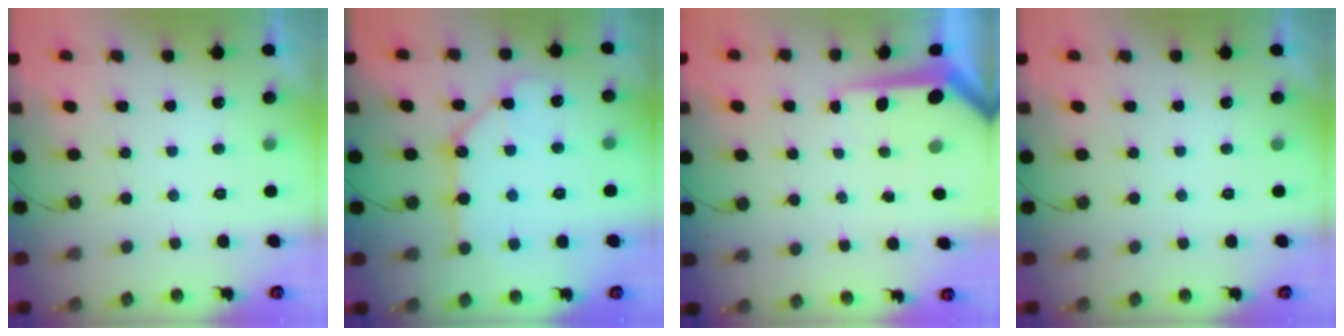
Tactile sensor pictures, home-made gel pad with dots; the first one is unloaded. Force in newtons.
{"total": 10.8, "press": 10.7, "slide": 1.2}
{"total": 6.9, "press": 6.8, "slide": 0.9}
{"total": 0.0}